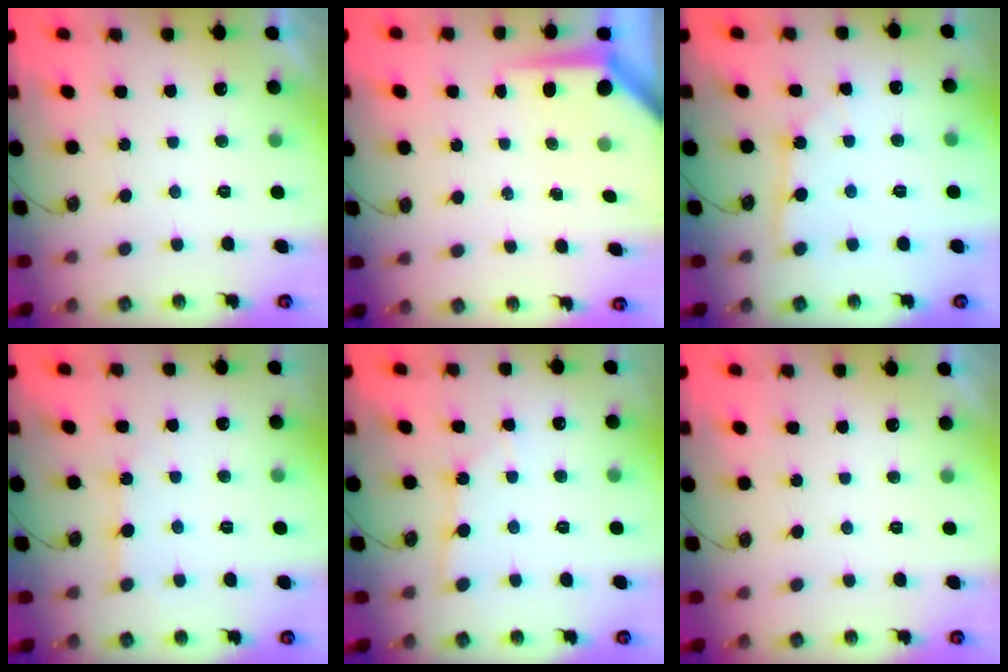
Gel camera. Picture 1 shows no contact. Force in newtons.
{"total": 5.7, "press": 5.7, "slide": 0.5}
{"total": 2.9, "press": 2.9, "slide": 0.1}
{"total": 3.9, "press": 3.8, "slide": 0.6}
{"total": 1.9, "press": 1.9, "slide": 0.2}
{"total": 0.0}